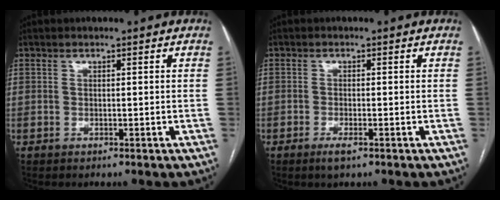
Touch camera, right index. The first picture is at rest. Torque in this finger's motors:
{"motor_torque": [0.42, 0.05, 0.03, 0.03]}